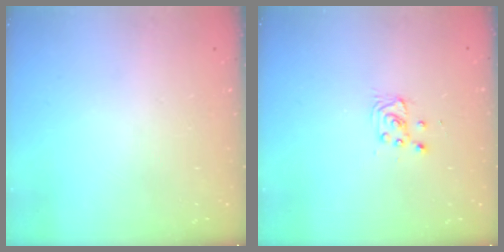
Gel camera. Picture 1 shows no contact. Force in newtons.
{"total": 2.9, "press": 2.9, "slide": 0.4}